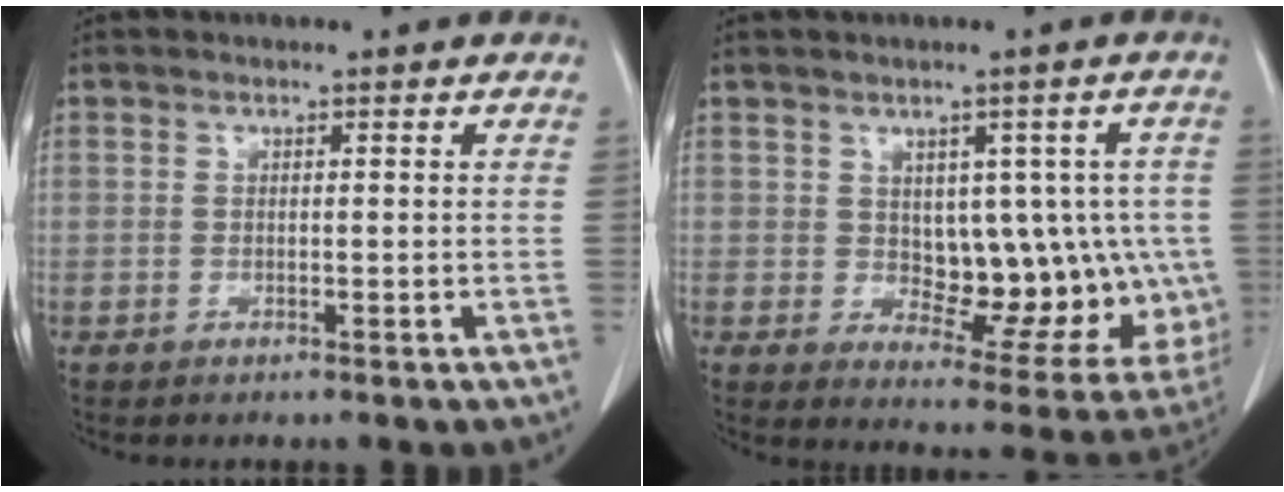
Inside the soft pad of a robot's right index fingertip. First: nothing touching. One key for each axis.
{"total": 13.0, "fx": 0.6, "fy": 7.3, "fz": 10.7, "tx": -0.115, "ty": 0.015, "tz": 0.035}